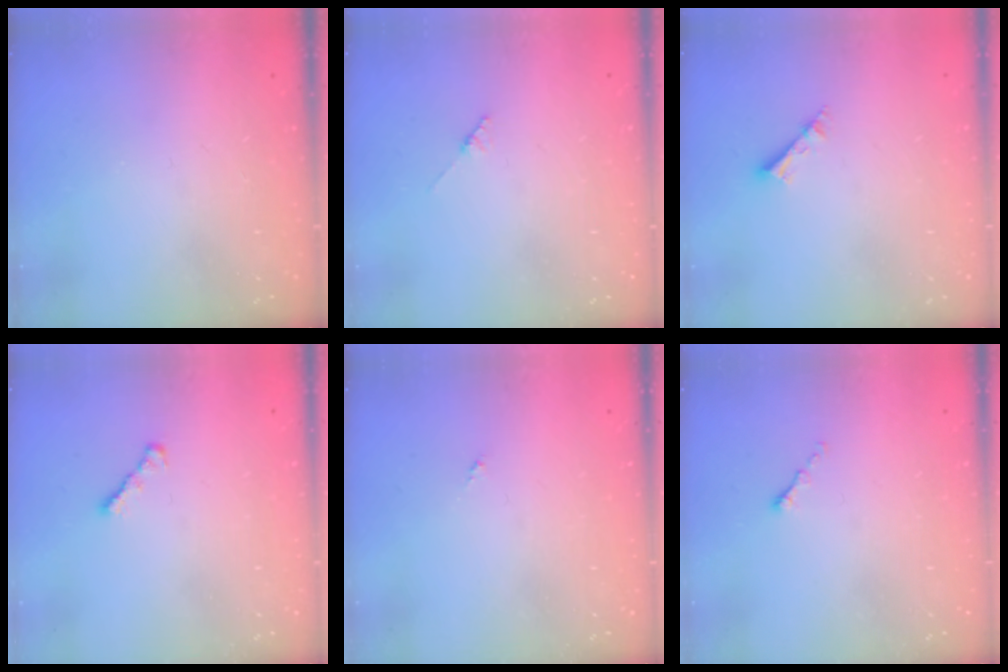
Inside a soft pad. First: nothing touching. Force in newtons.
{"total": 1.8, "press": 1.7, "slide": 0.3}
{"total": 2.3, "press": 2.3, "slide": 0.1}
{"total": 2.4, "press": 2.3, "slide": 0.6}
{"total": 0.0}
{"total": 0.0}